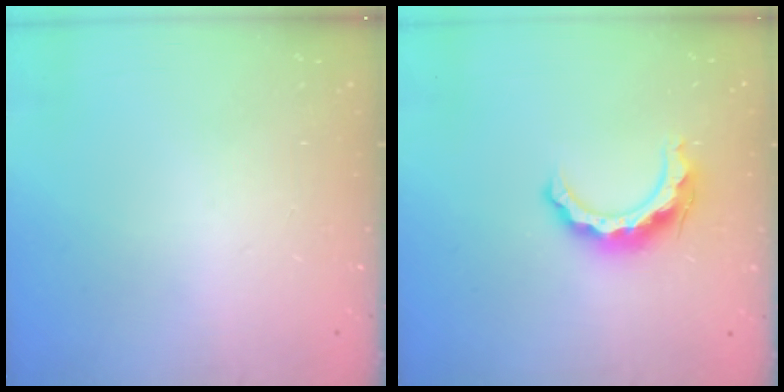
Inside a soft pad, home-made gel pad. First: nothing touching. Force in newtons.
{"total": 10.4, "press": 10.4, "slide": 0.6}